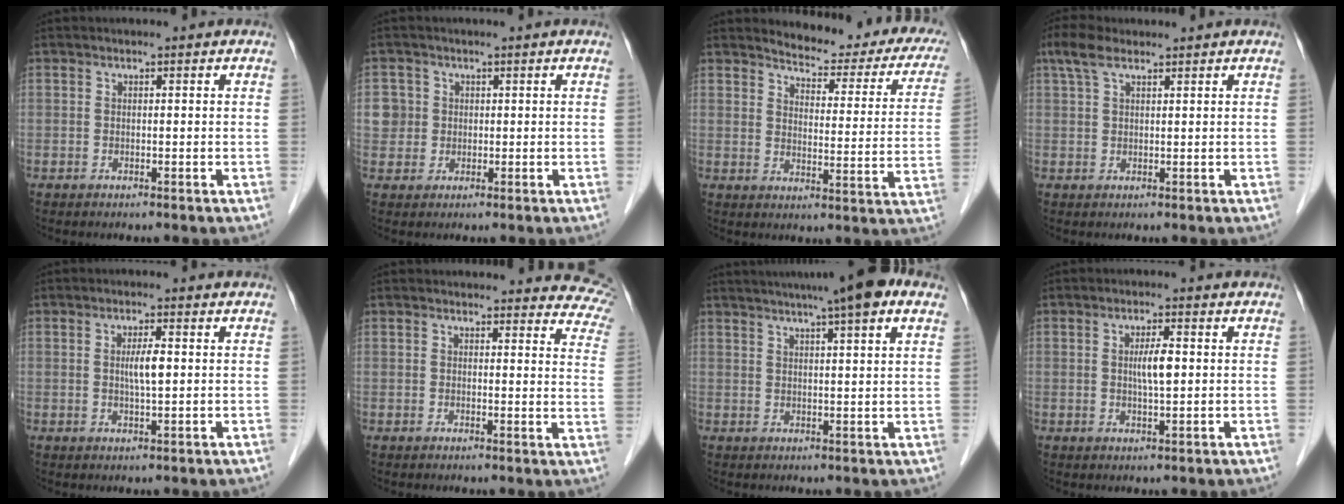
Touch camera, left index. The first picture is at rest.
{"total": 2.4, "force": [0.3, 2.4, 0.0], "torque": [0.012, 0.006, 0.006]}
{"total": 17.8, "force": [15.9, 4.2, 6.6], "torque": [-0.058, -0.050, 0.171]}
{"total": 4.0, "force": [2.8, 1.5, 2.4], "torque": [-0.062, 0.025, 0.059]}
{"total": 3.2, "force": [0.3, 0.4, 3.1], "torque": [-0.056, -0.002, 0.006]}
{"total": 16.0, "force": [15.1, 3.9, 3.2], "torque": [0.005, -0.049, 0.134]}
{"total": 11.8, "force": [8.3, 0.7, 8.4], "torque": [-0.127, 0.030, 0.106]}
{"total": 3.5, "force": [0.3, 0.5, 3.5], "torque": [-0.061, 0.000, 0.006]}